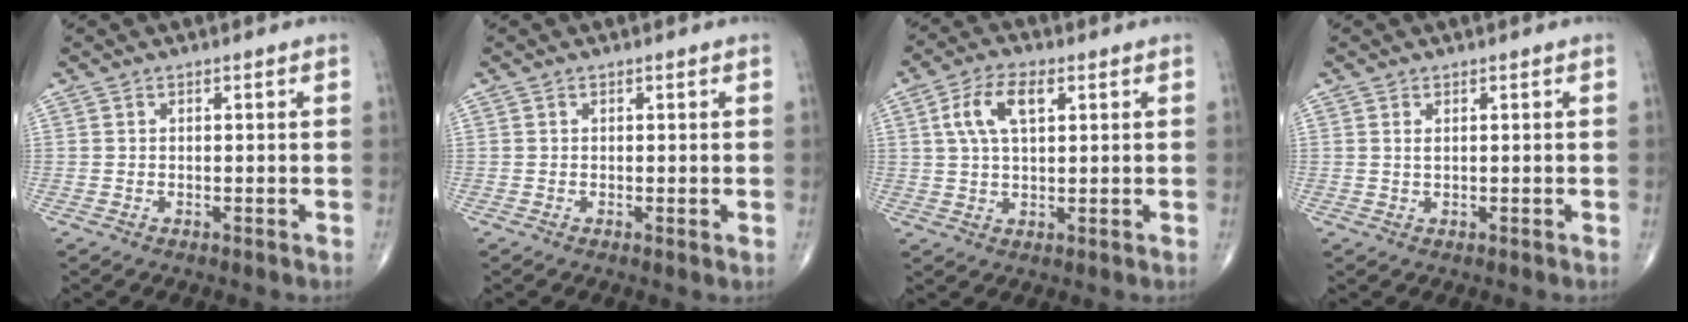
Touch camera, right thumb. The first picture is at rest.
{"total": 0.5, "force": [0.0, 0.1, 0.5], "torque": [-0.009, -0.003, -0.003]}
{"total": 7.9, "force": [2.6, 3.8, 6.4], "torque": [-0.128, 0.008, 0.048]}
{"total": 0.8, "force": [0.3, 0.3, 0.7], "torque": [-0.013, 0.000, 0.007]}